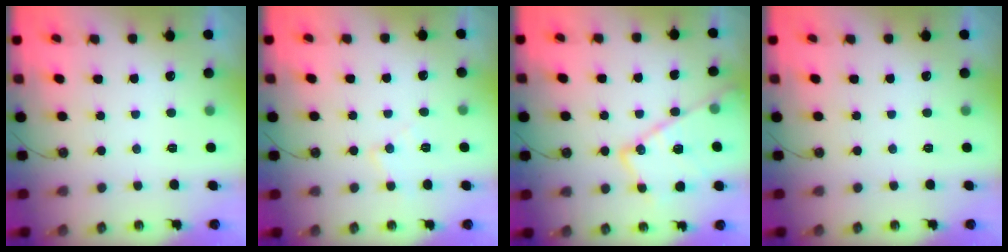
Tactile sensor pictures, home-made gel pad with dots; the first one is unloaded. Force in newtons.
{"total": 6.4, "press": 6.4, "slide": 0.4}
{"total": 16.6, "press": 16.6, "slide": 0.8}
{"total": 0.0}